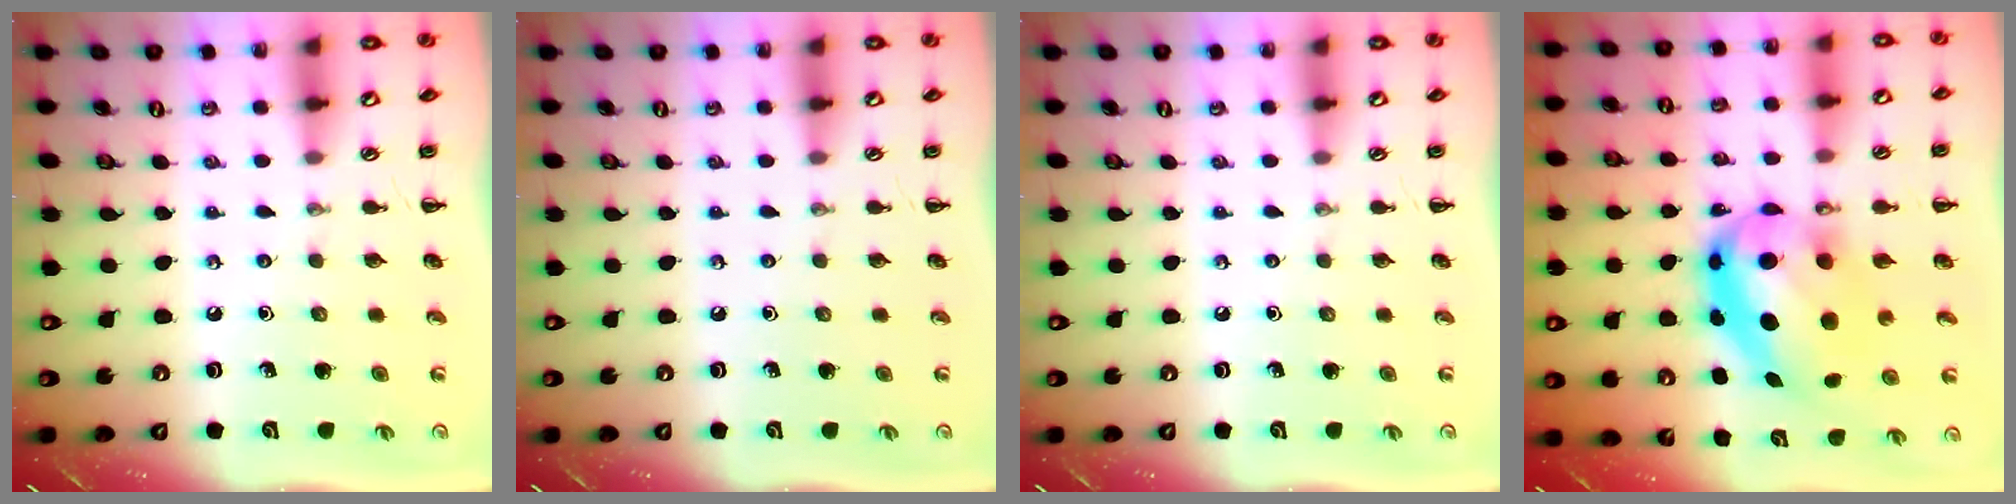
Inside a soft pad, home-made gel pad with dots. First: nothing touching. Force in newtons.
{"total": 0.0}
{"total": 0.0}
{"total": 15.7, "press": 15.2, "slide": 3.8}